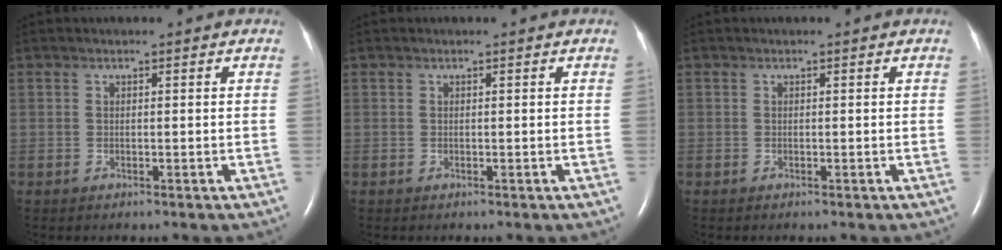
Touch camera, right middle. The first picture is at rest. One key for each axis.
{"total": 0.0}
{"total": 0.0}